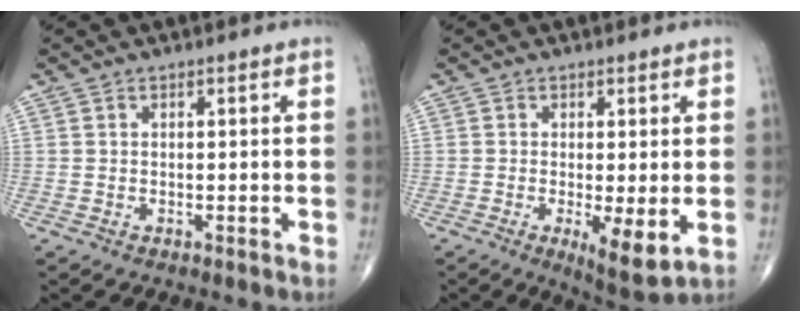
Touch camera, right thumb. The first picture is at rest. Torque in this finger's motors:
{"motor_torque": [0.51, 1.47, 0.02, -0.11, 0.19]}